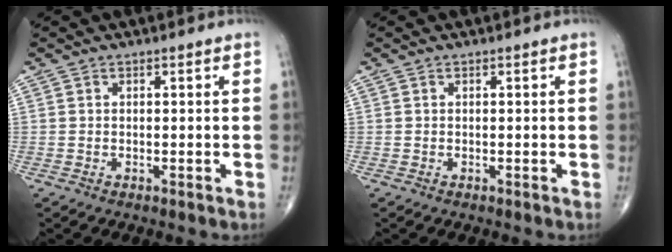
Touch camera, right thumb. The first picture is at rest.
{"total": 0.0}